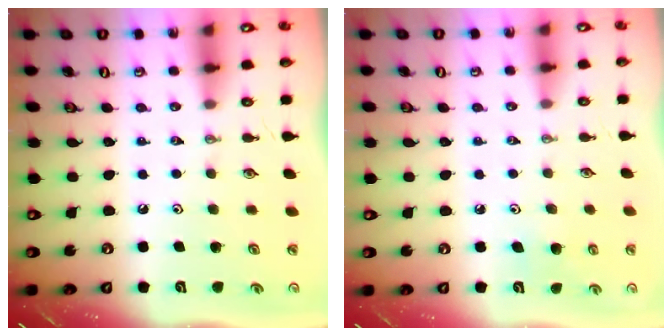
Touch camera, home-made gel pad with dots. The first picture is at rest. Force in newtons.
{"total": 3.9, "press": 3.9, "slide": 0.4}